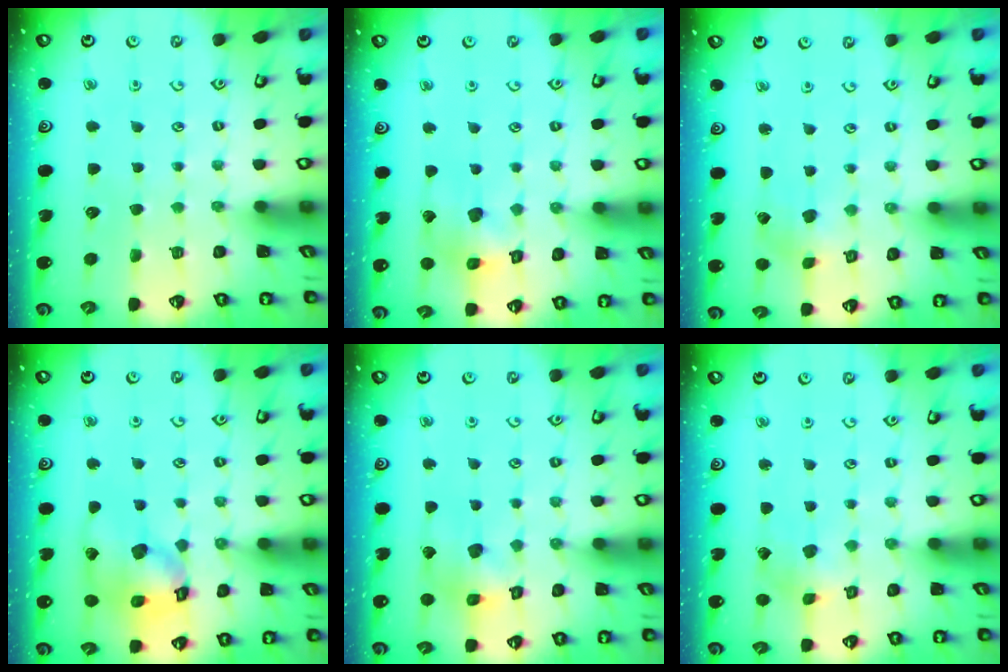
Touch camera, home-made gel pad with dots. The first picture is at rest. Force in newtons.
{"total": 12.9, "press": 12.8, "slide": 1.8}
{"total": 0.9, "press": 0.9, "slide": 0.2}
{"total": 14.6, "press": 14.4, "slide": 2.3}
{"total": 12.9, "press": 12.8, "slide": 1.8}
{"total": 2.5, "press": 2.5, "slide": 0.3}